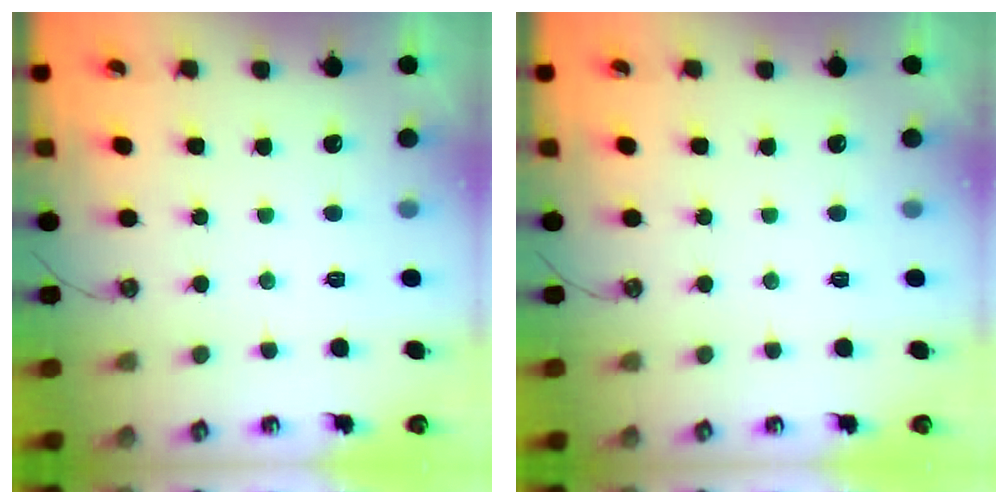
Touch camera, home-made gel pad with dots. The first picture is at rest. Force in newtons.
{"total": 0.0}